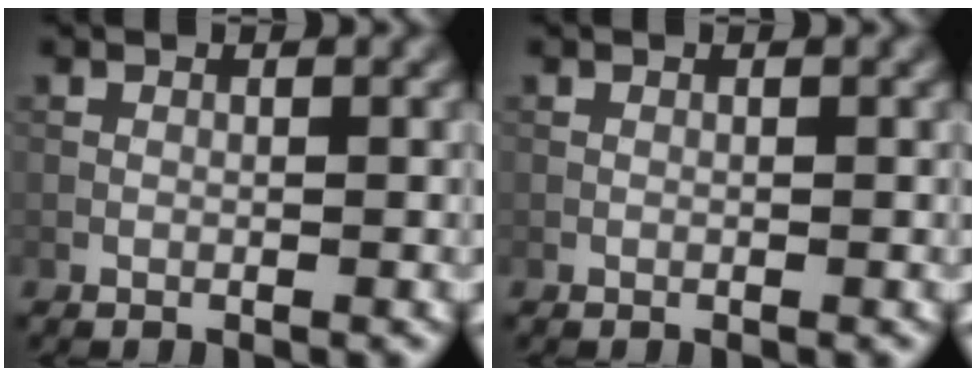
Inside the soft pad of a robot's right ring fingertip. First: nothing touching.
{"total": 0.0}